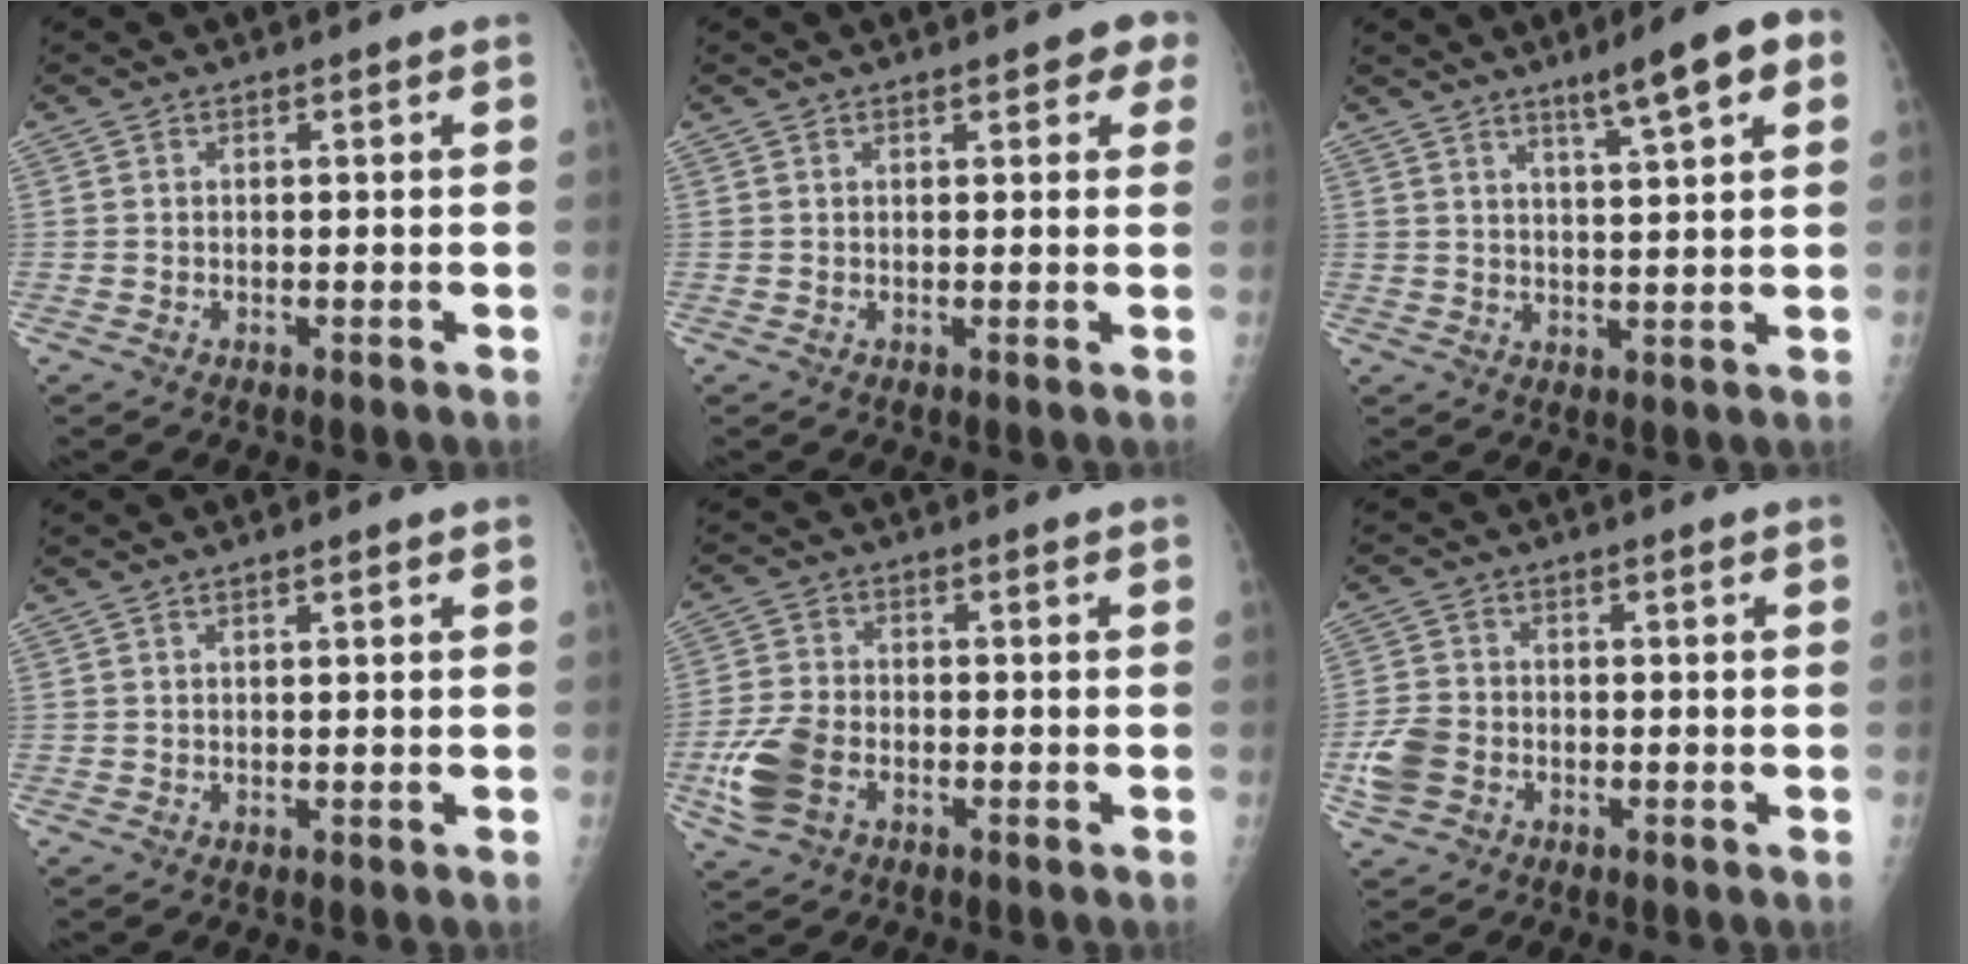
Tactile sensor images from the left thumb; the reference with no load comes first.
{"total": 4.4, "force": [2.4, 1.8, 3.2], "torque": [-0.017, -0.003, 0.020]}
{"total": 9.2, "force": [4.9, 1.1, 7.7], "torque": [-0.111, -0.008, 0.073]}
{"total": 0.7, "force": [0.4, 0.2, 0.6], "torque": [-0.009, 0.002, 0.004]}
{"total": 8.6, "force": [-3.3, 5.7, 5.5], "torque": [-0.127, 0.009, -0.064]}
{"total": 6.0, "force": [-2.3, 4.7, 2.9], "torque": [-0.065, 0.014, -0.044]}